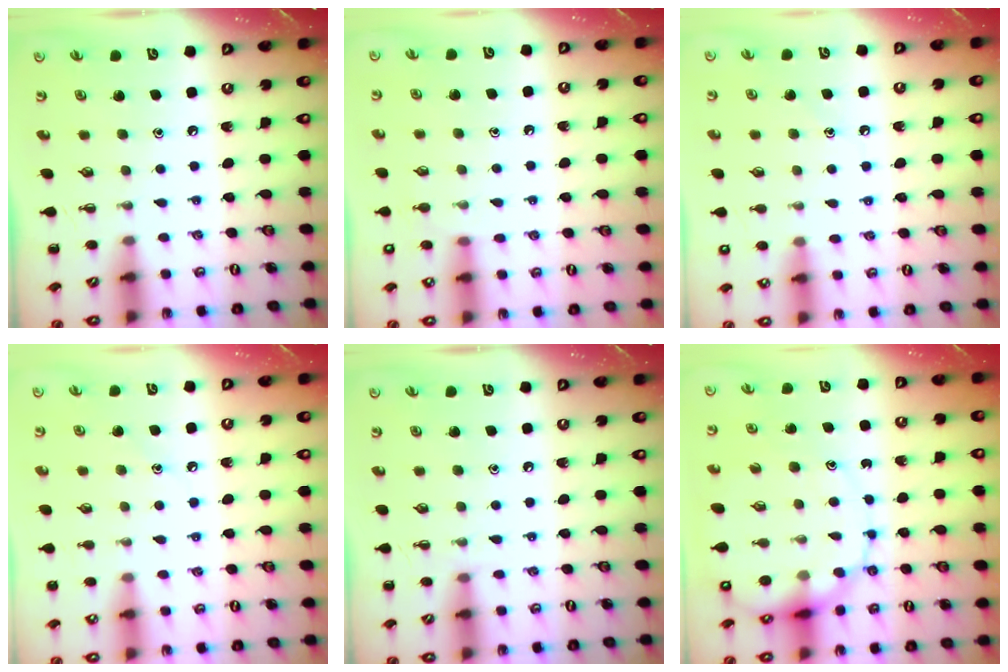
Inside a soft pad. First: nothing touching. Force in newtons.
{"total": 5.7, "press": 5.5, "slide": 1.7}
{"total": 9.6, "press": 9.3, "slide": 2.5}
{"total": 5.9, "press": 5.7, "slide": 1.6}
{"total": 6.1, "press": 5.8, "slide": 2.0}
{"total": 13.6, "press": 13.1, "slide": 3.4}